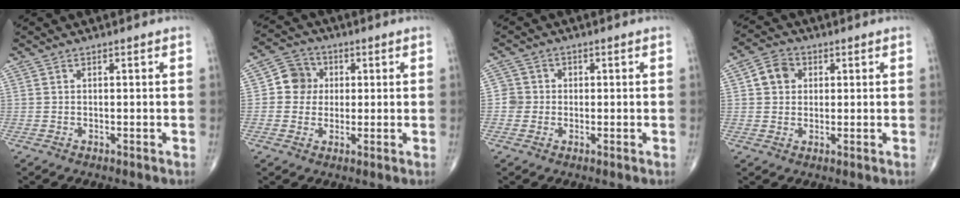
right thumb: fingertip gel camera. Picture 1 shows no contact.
{"total": 6.4, "force": [0.6, 6.0, 2.1], "torque": [-0.005, 0.008, 0.000]}
{"total": 2.9, "force": [-0.3, 2.9, 0.2], "torque": [0.023, 0.010, -0.011]}
{"total": 5.1, "force": [1.2, 4.4, 2.4], "torque": [-0.025, 0.006, 0.014]}